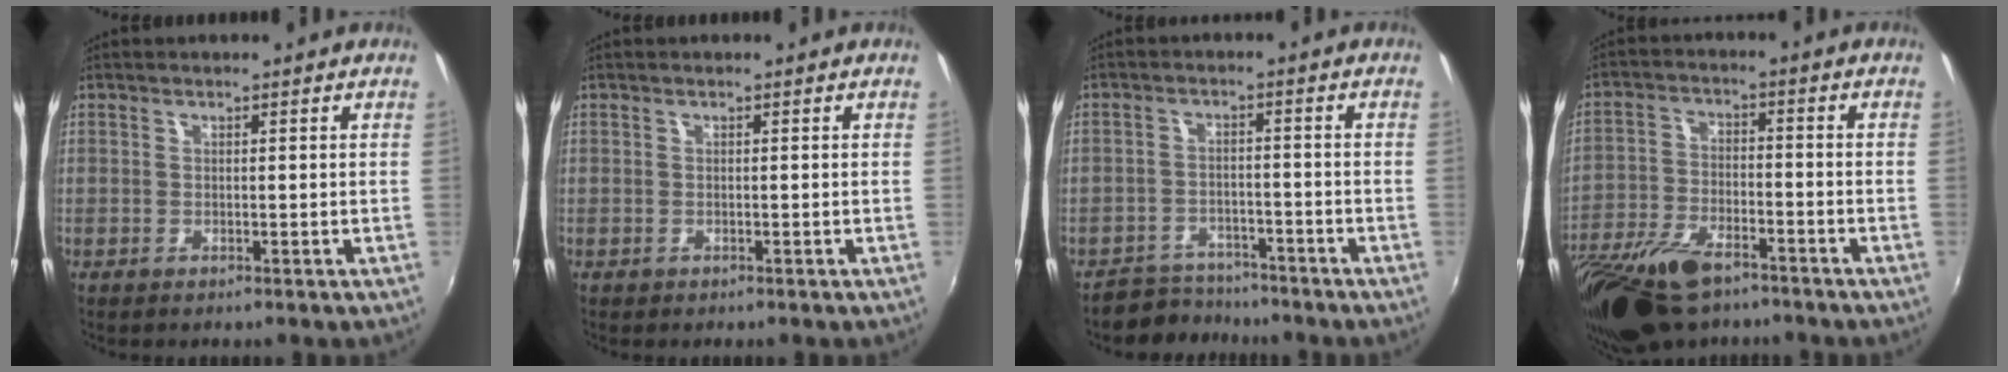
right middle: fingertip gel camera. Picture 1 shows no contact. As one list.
[{"total": 0.0}, {"total": 5.6, "force": [-5.0, 2.6, -0.3], "torque": [-0.011, 0.012, -0.081]}, {"total": 16.9, "force": [-11.9, 7.4, 9.5], "torque": [-0.218, -0.029, -0.218]}]